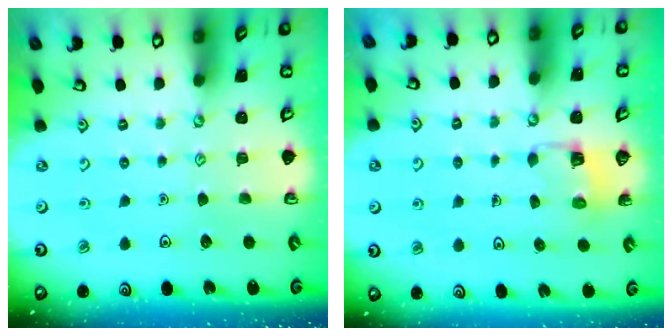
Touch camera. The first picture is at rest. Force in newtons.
{"total": 2.9, "press": 2.9, "slide": 0.2}